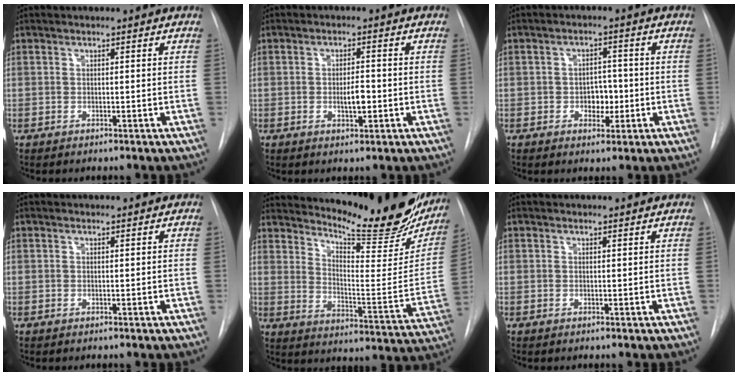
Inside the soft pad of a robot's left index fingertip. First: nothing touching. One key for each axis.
{"total": 3.1, "fx": -0.9, "fy": 1.0, "fz": 2.8, "tx": -0.048, "ty": -0.004, "tz": -0.013}
{"total": 3.8, "fx": -1.1, "fy": 2.5, "fz": 2.6, "tx": -0.029, "ty": 0.001, "tz": -0.014}
{"total": 0.0}
{"total": 25.1, "fx": 21.4, "fy": 5.4, "fz": 12.0, "tx": -0.176, "ty": -0.083, "tz": 0.272}
{"total": 0.6, "fx": 0.6, "fy": 0.1, "fz": -0.1, "tx": -0.008, "ty": -0.002, "tz": 0.005}